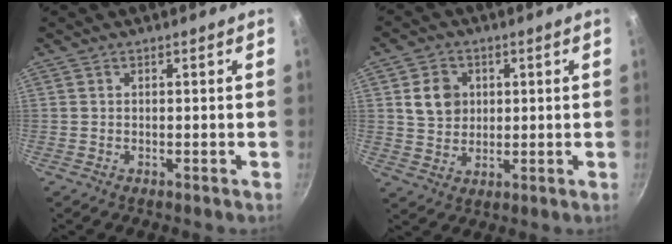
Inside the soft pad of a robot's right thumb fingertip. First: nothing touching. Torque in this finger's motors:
{"motor_torque": [0.31, 0.32, 0.64, 0.37, 0.10]}